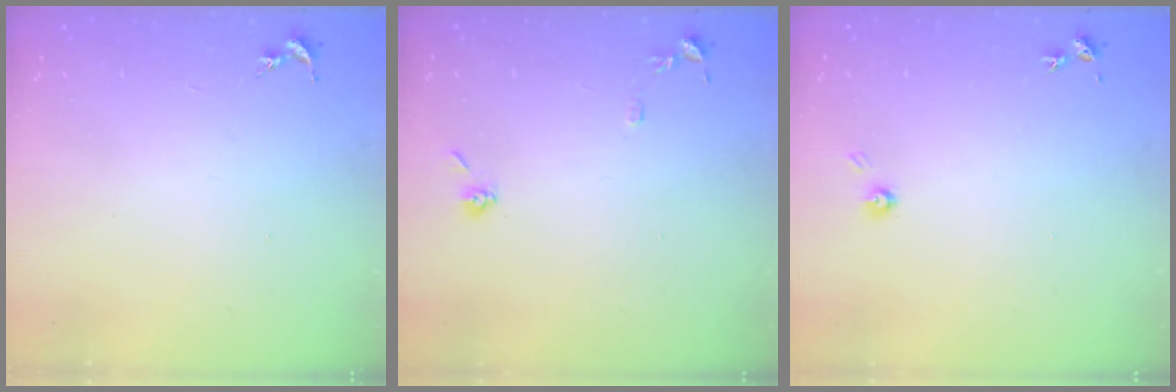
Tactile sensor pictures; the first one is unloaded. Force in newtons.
{"total": 7.2, "press": 7.2, "slide": 0.8}
{"total": 3.3, "press": 3.3, "slide": 0.2}